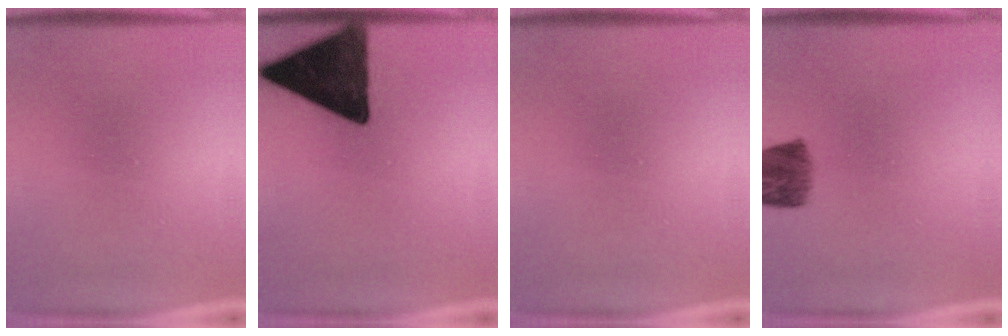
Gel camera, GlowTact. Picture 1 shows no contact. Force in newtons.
{"total": 13.0}
{"total": 0.0}
{"total": 7.1}